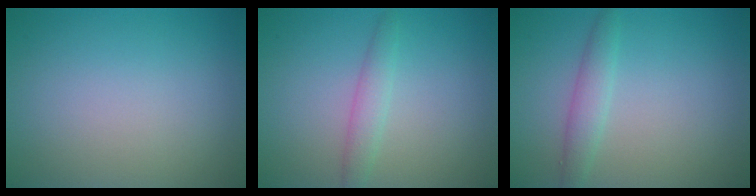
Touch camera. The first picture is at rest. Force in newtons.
{"total": 1.8, "press": 1.8, "slide": 0.1}
{"total": 1.9, "press": 1.9, "slide": 0.0}